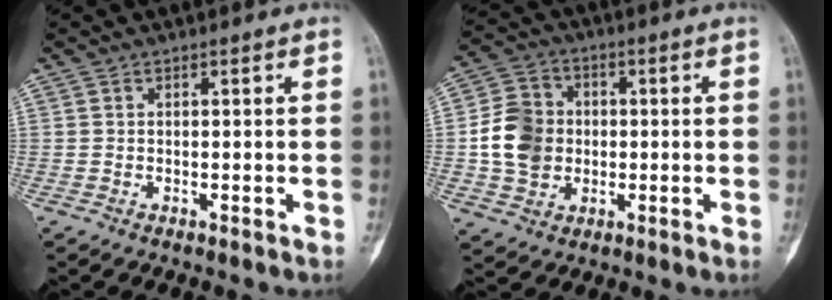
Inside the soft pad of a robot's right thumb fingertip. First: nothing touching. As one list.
[{"total": 11.1, "force": [-0.4, 9.4, 5.9], "torque": [-0.089, 0.012, -0.010]}]